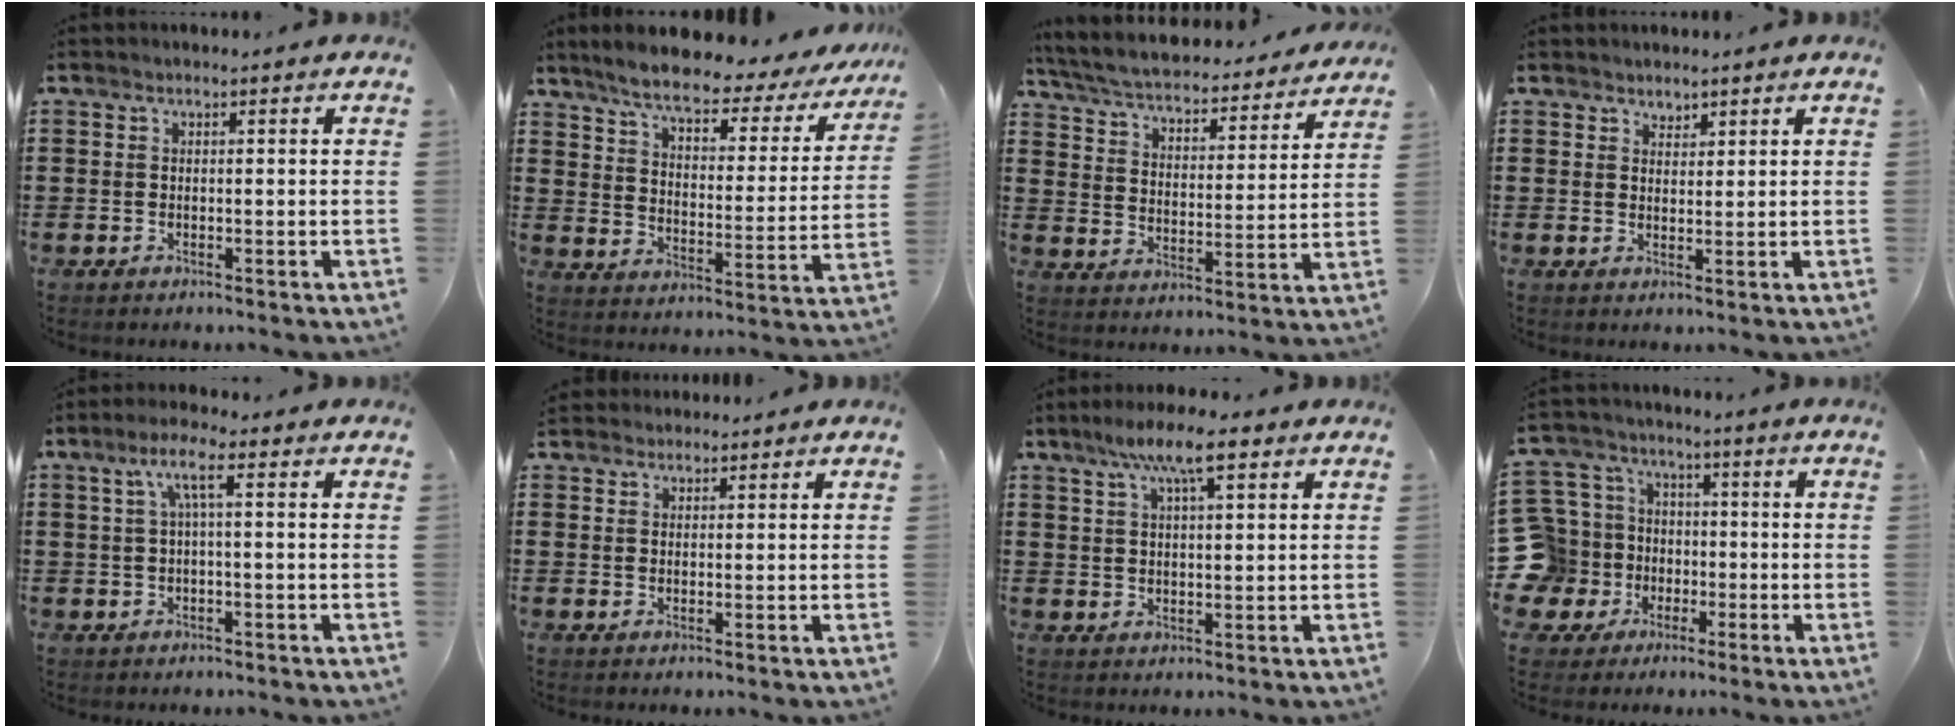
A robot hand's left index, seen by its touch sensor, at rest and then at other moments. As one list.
[{"total": 6.2, "force": [5.2, 0.9, 3.4], "torque": [-0.082, -0.031, 0.079]}, {"total": 4.5, "force": [4.3, 0.3, 1.3], "torque": [-0.049, -0.035, 0.065]}, {"total": 1.7, "force": [1.6, 0.8, 0.0], "torque": [-0.003, 0.004, 0.031]}, {"total": 4.2, "force": [0.9, 0.5, 4.1], "torque": [-0.081, 0.007, 0.011]}, {"total": 2.0, "force": [1.9, 0.6, -0.1], "torque": [-0.004, 0.002, 0.039]}, {"total": 7.6, "force": [4.7, 1.5, 5.7], "torque": [-0.104, -0.003, 0.078]}, {"total": 10.2, "force": [-2.4, 9.6, 2.5], "torque": [-0.123, 0.011, -0.047]}]